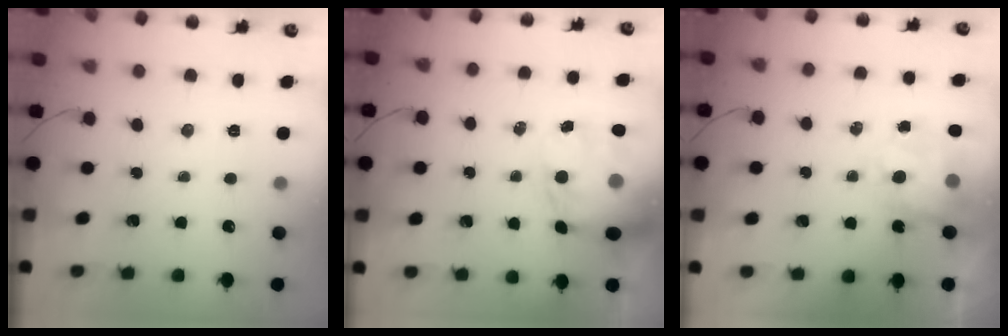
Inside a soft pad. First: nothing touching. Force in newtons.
{"total": 16.0, "press": 15.6, "slide": 3.6}
{"total": 8.8, "press": 8.6, "slide": 1.8}